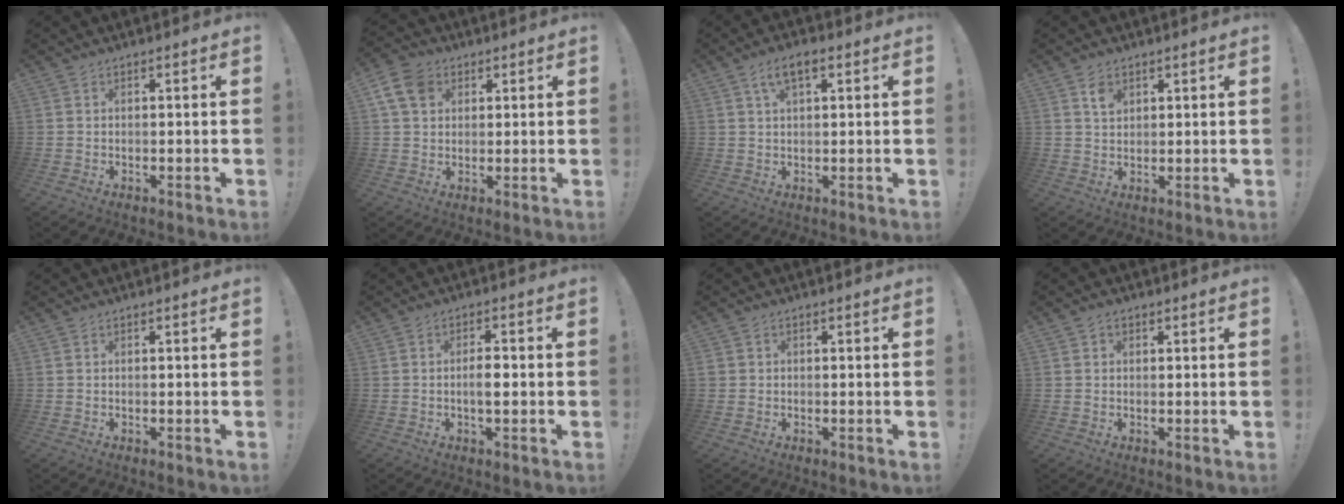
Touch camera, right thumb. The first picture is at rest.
{"total": 9.3, "force": [3.8, 6.9, 4.9], "torque": [-0.088, -0.005, 0.076]}
{"total": 5.4, "force": [2.2, 2.5, 4.3], "torque": [-0.070, 0.003, 0.039]}
{"total": 4.0, "force": [2.3, 2.7, 1.9], "torque": [-0.024, -0.009, 0.039]}
{"total": 0.0}
{"total": 4.3, "force": [-0.8, 1.6, 3.9], "torque": [-0.055, 0.003, -0.018]}
{"total": 1.4, "force": [-0.1, 1.3, 0.4], "torque": [-0.007, 0.004, -0.001]}
{"total": 1.3, "force": [0.5, 1.2, 0.4], "torque": [-0.002, 0.001, 0.007]}